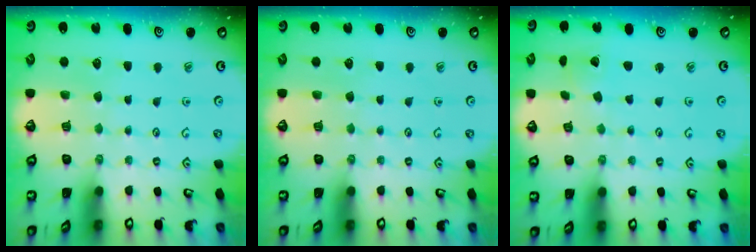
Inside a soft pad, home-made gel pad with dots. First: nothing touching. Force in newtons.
{"total": 0.0}
{"total": 2.5, "press": 2.5, "slide": 0.1}